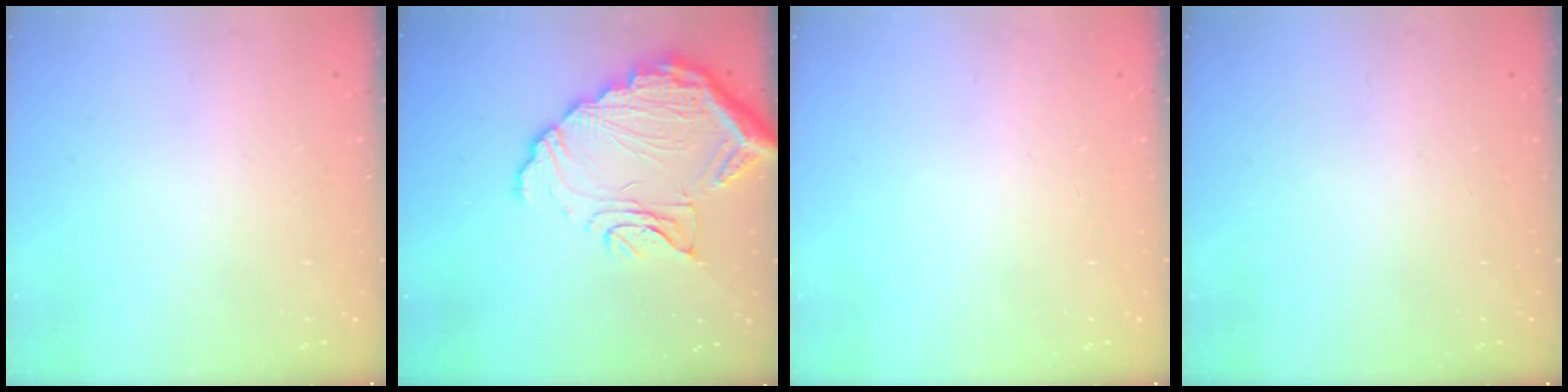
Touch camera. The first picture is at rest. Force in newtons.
{"total": 15.5, "press": 15.4, "slide": 1.2}
{"total": 0.0}
{"total": 0.0}